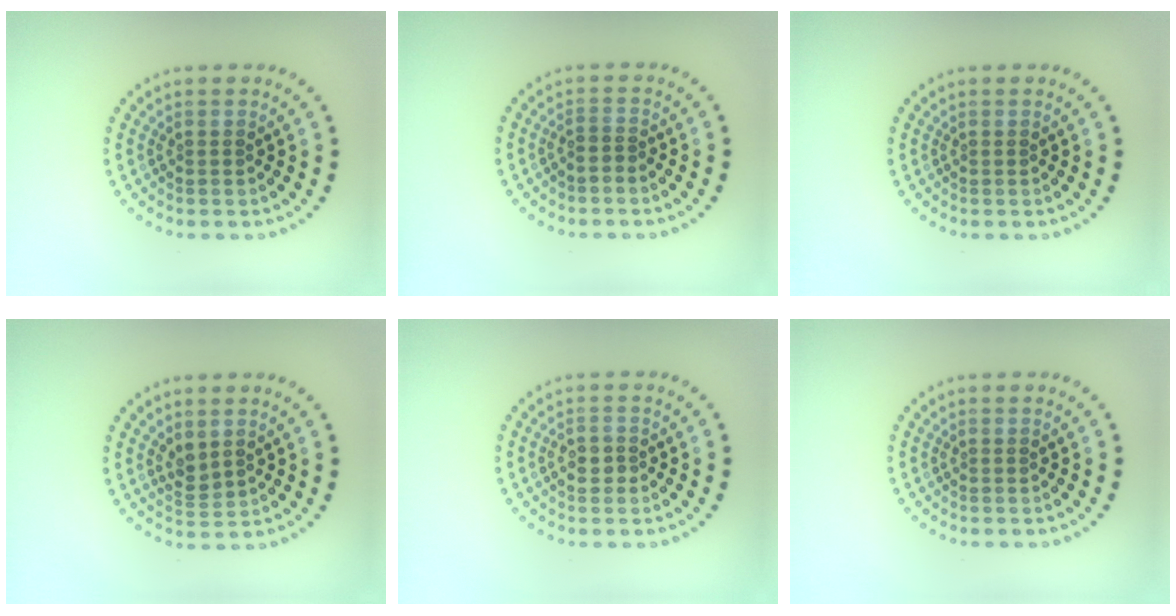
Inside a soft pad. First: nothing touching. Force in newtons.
{"total": 0.8, "press": 0.6, "slide": 0.5}
{"total": 0.0}
{"total": 1.7, "press": 1.5, "slide": 0.8}
{"total": 1.6, "press": 1.6, "slide": 0.3}
{"total": 0.0}